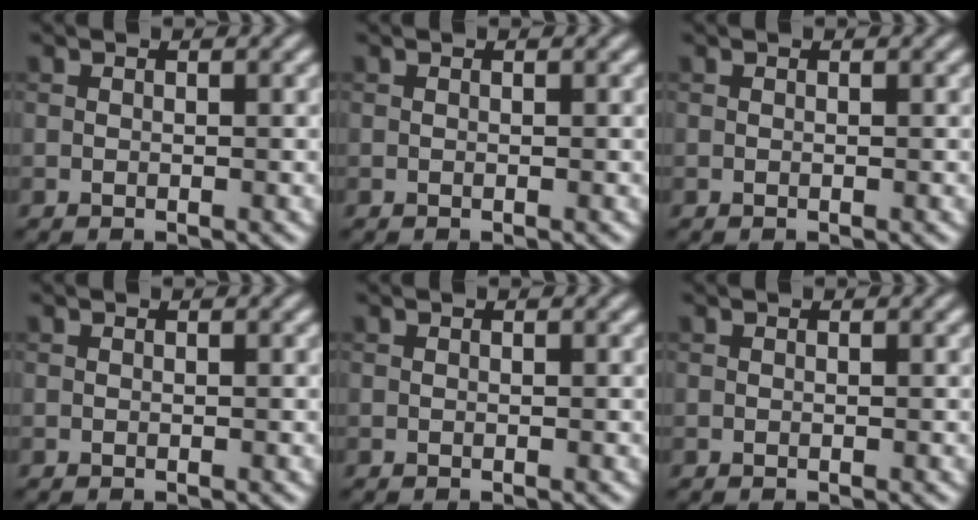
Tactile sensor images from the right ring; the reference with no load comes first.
{"total": 0.0}
{"total": 0.0}
{"total": 0.0}
{"total": 0.0}
{"total": 0.0}